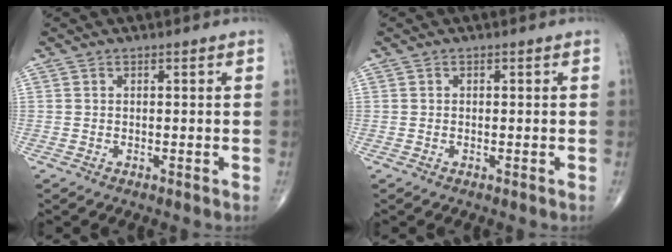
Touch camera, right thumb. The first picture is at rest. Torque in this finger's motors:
{"motor_torque": [0.04, -0.20, -0.18, -0.10, 0.02]}